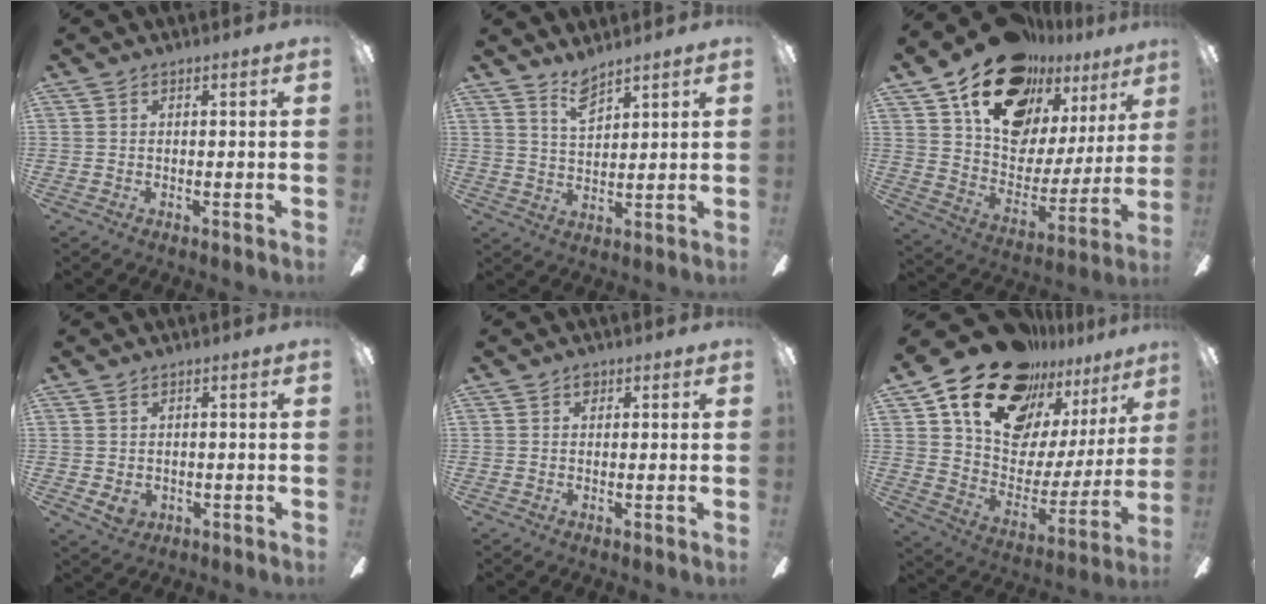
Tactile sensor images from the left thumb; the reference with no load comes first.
{"total": 5.5, "force": [4.7, 1.6, 2.5], "torque": [-0.046, -0.025, 0.082]}
{"total": 19.8, "force": [14.1, 11.2, 8.1], "torque": [-0.144, -0.093, 0.257]}
{"total": 2.8, "force": [-0.3, 2.1, 1.7], "torque": [-0.035, -0.005, -0.008]}
{"total": 1.2, "force": [0.7, 0.8, 0.6], "torque": [-0.005, 0.000, 0.011]}
{"total": 22.3, "force": [16.6, 12.3, 8.5], "torque": [-0.145, -0.111, 0.309]}